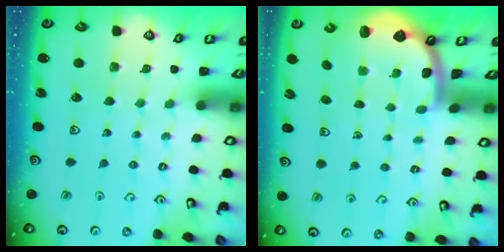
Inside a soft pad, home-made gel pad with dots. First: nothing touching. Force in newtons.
{"total": 1.6, "press": 1.6, "slide": 0.1}